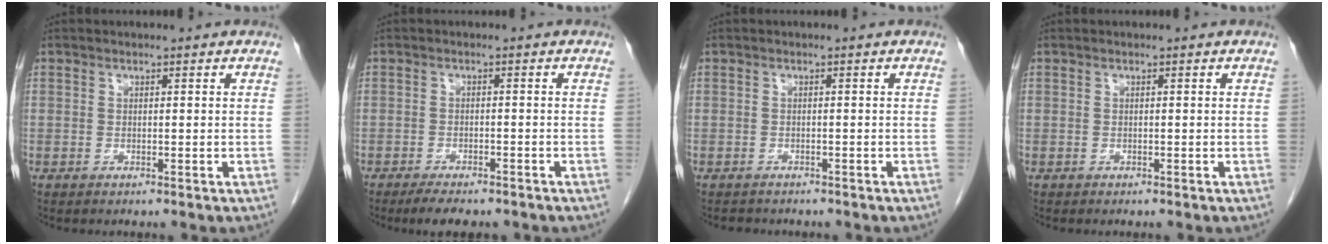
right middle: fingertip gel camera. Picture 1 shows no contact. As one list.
[{"total": 5.3, "force": [-4.3, 1.5, 2.7], "torque": [-0.042, -0.010, -0.060]}, {"total": 2.6, "force": [-2.2, 1.1, 0.6], "torque": [-0.014, -0.002, -0.027]}, {"total": 0.0}]